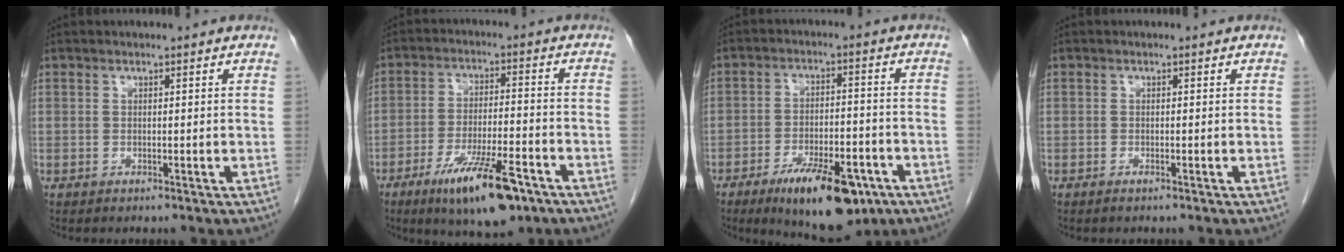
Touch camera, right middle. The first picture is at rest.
{"total": 12.4, "force": [-7.6, 2.6, 9.5], "torque": [-0.168, -0.017, -0.119]}
{"total": 13.4, "force": [-8.1, 4.6, 9.6], "torque": [-0.149, -0.009, -0.121]}
{"total": 0.6, "force": [-0.5, 0.1, 0.4], "torque": [-0.010, 0.000, -0.008]}